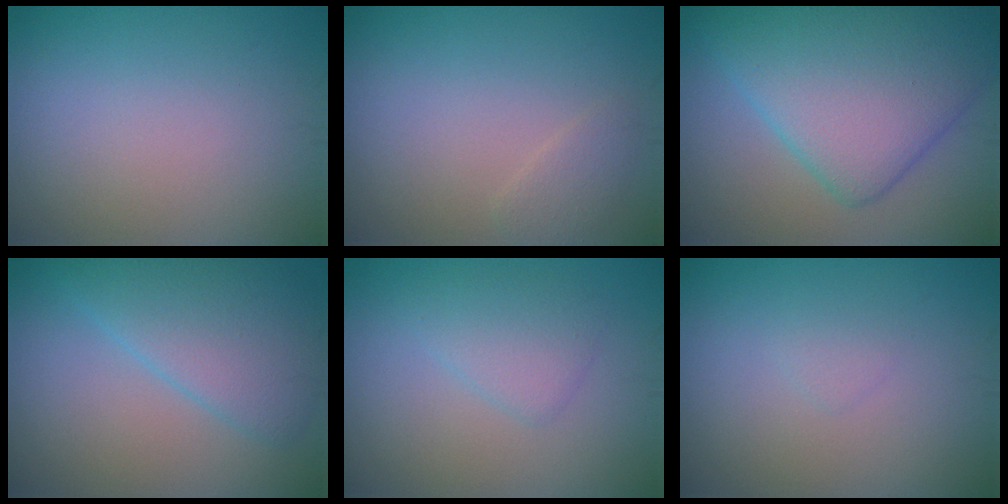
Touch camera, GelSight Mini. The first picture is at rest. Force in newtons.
{"total": 1.2, "press": 1.2, "slide": 0.1}
{"total": 10.1, "press": 10.1, "slide": 0.2}
{"total": 5.2, "press": 5.2, "slide": 0.1}
{"total": 2.3, "press": 2.3, "slide": 0.1}
{"total": 0.6, "press": 0.6, "slide": 0.0}